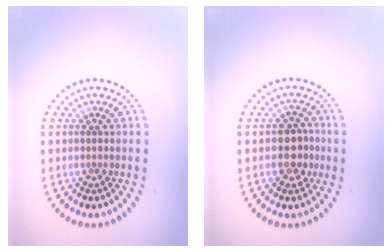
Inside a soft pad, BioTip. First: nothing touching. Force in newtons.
{"total": 2.7, "press": 2.6, "slide": 0.8}